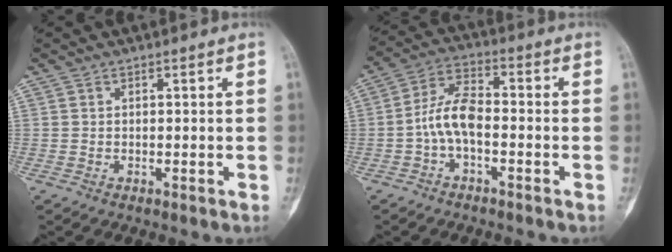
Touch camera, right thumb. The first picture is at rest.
{"total": 7.7, "force": [-1.8, 3.8, 6.5], "torque": [-0.129, 0.033, -0.043]}